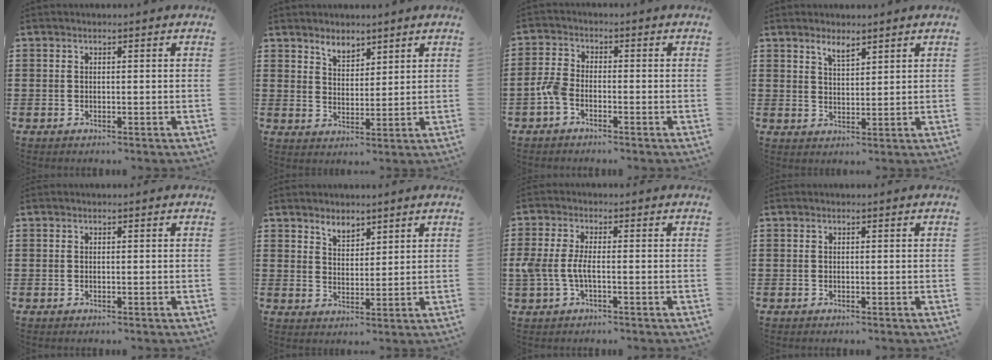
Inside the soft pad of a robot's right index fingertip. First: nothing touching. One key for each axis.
{"total": 3.3, "fx": 3.0, "fy": 1.3, "fz": 0.5, "tx": -0.010, "ty": 0.000, "tz": 0.055}
{"total": 3.2, "fx": -1.8, "fy": 1.6, "fz": 2.2, "tx": -0.061, "ty": 0.000, "tz": -0.040}
{"total": 2.3, "fx": 2.1, "fy": 0.2, "fz": 0.9, "tx": -0.019, "ty": 0.001, "tz": 0.040}
{"total": 0.0}
{"total": 3.1, "fx": 2.8, "fy": 1.2, "fz": 0.3, "tx": -0.014, "ty": 0.003, "tz": 0.054}
{"total": 4.0, "fx": -0.9, "fy": 1.4, "fz": 3.6, "tx": -0.099, "ty": -0.009, "tz": -0.027}
{"total": 0.0}